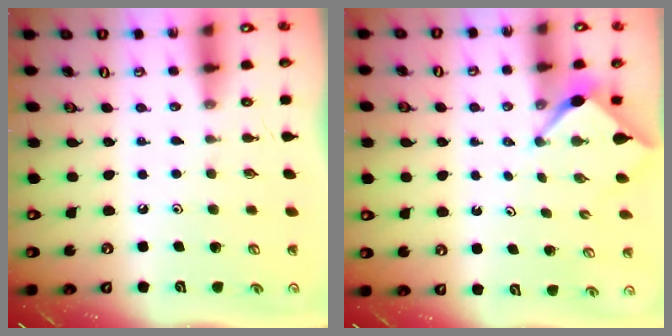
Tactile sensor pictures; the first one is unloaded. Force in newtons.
{"total": 2.5, "press": 2.5, "slide": 0.3}